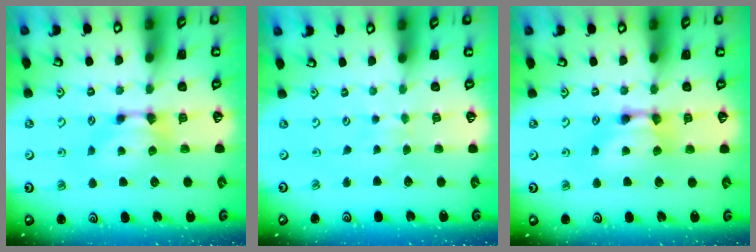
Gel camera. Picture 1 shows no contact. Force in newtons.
{"total": 3.7, "press": 3.7, "slide": 0.1}
{"total": 2.2, "press": 2.2, "slide": 0.1}